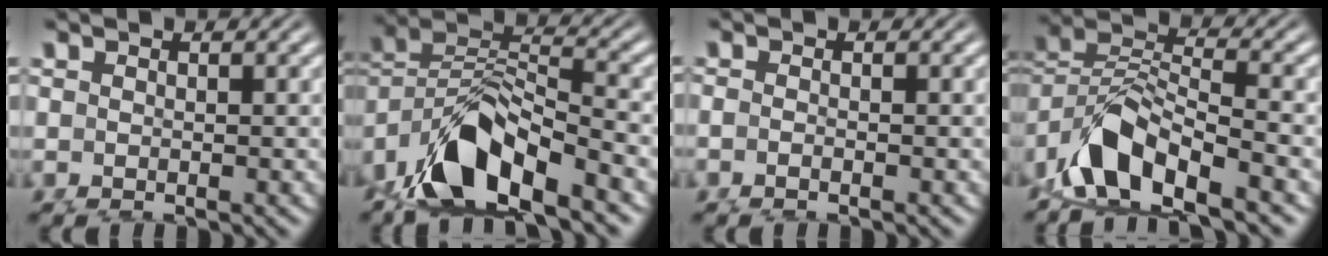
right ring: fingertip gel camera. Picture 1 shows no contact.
{"total": 7.2, "force": [-1.5, 4.7, 5.3], "torque": [-0.099, -0.010, -0.023]}
{"total": 0.7, "force": [-0.4, 0.3, 0.5], "torque": [-0.015, -0.003, -0.005]}
{"total": 4.7, "force": [-1.4, 2.9, 3.4], "torque": [-0.077, -0.009, -0.021]}